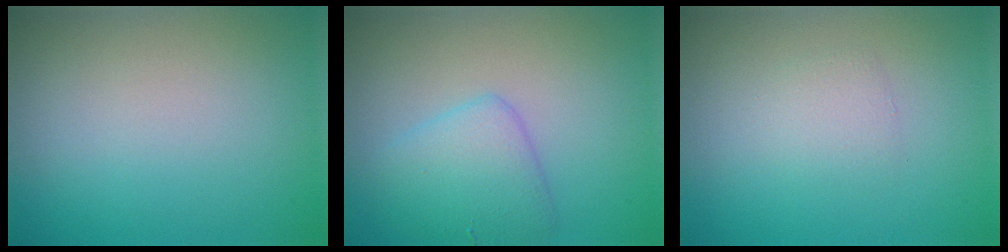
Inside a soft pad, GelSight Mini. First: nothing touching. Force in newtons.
{"total": 3.5, "press": 3.5, "slide": 0.1}
{"total": 1.4, "press": 1.4, "slide": 0.1}